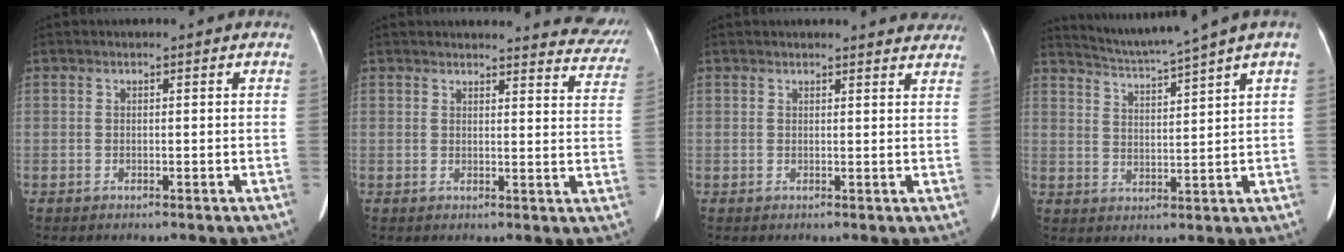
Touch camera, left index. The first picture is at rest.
{"total": 11.2, "force": [11.0, 1.5, 0.9], "torque": [0.023, -0.061, 0.087]}
{"total": 7.4, "force": [7.1, 1.5, 1.2], "torque": [0.009, -0.006, 0.052]}
{"total": 7.5, "force": [6.5, -2.1, 3.2], "torque": [-0.058, -0.003, 0.112]}